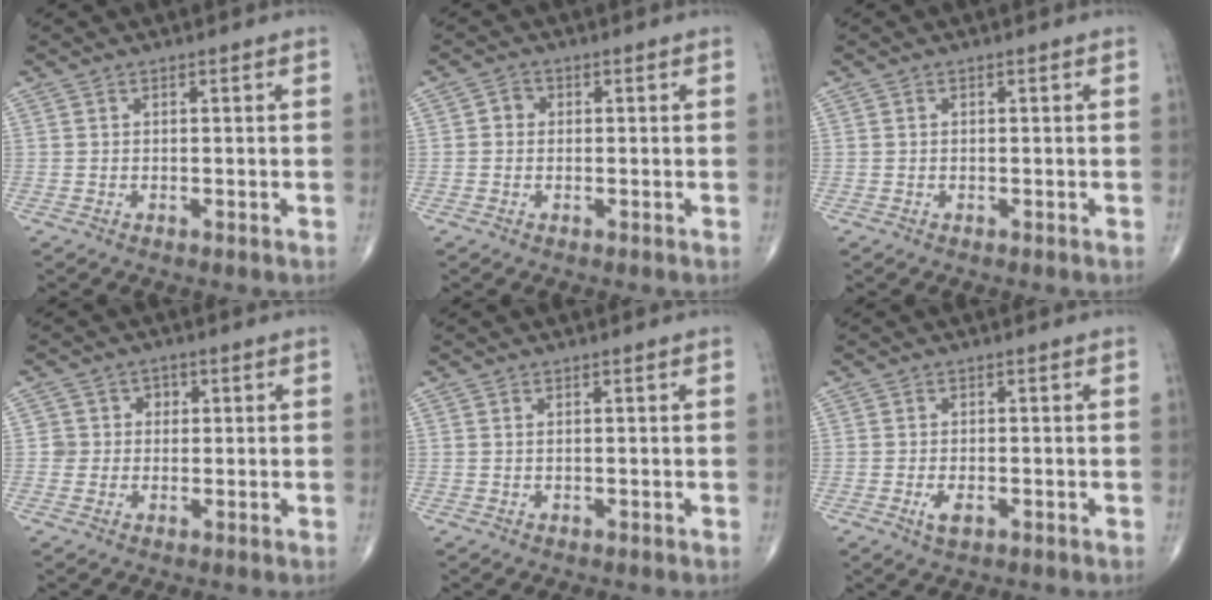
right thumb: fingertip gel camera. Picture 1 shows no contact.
{"total": 1.9, "force": [0.0, 1.7, 0.8], "torque": [-0.001, 0.005, -0.006]}
{"total": 0.0}
{"total": 3.3, "force": [0.3, 3.3, 0.1], "torque": [0.030, 0.008, -0.002]}
{"total": 0.0}
{"total": 2.5, "force": [-0.9, 1.1, 2.1], "torque": [-0.041, -0.003, -0.015]}